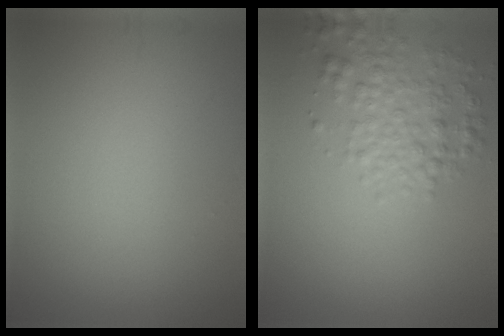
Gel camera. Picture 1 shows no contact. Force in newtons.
{"total": 3.6, "press": 3.6, "slide": 0.2}